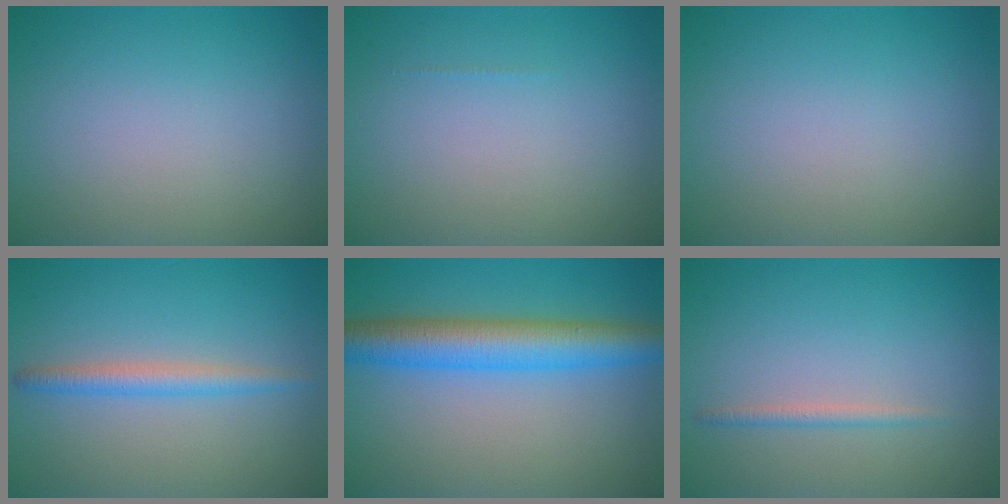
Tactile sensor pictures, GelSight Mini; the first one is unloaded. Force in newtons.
{"total": 0.0}
{"total": 0.0}
{"total": 2.3, "press": 2.3, "slide": 0.0}
{"total": 6.7, "press": 6.7, "slide": 0.0}
{"total": 1.1, "press": 1.1, "slide": 0.0}